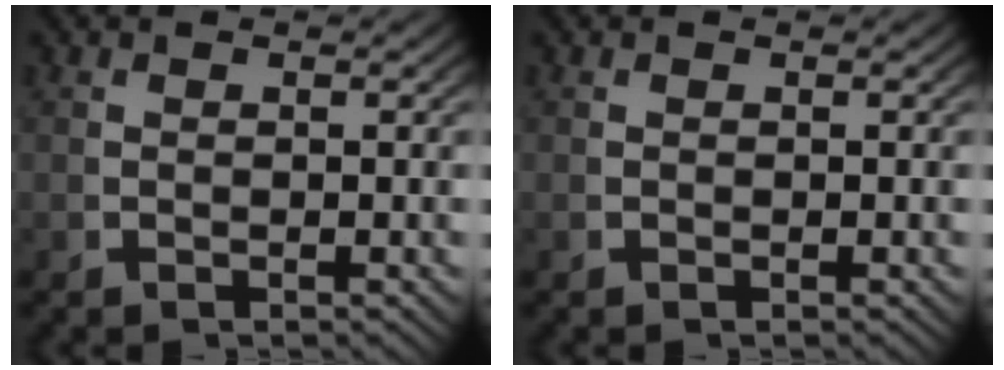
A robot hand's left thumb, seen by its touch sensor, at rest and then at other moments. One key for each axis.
{"total": 0.0}